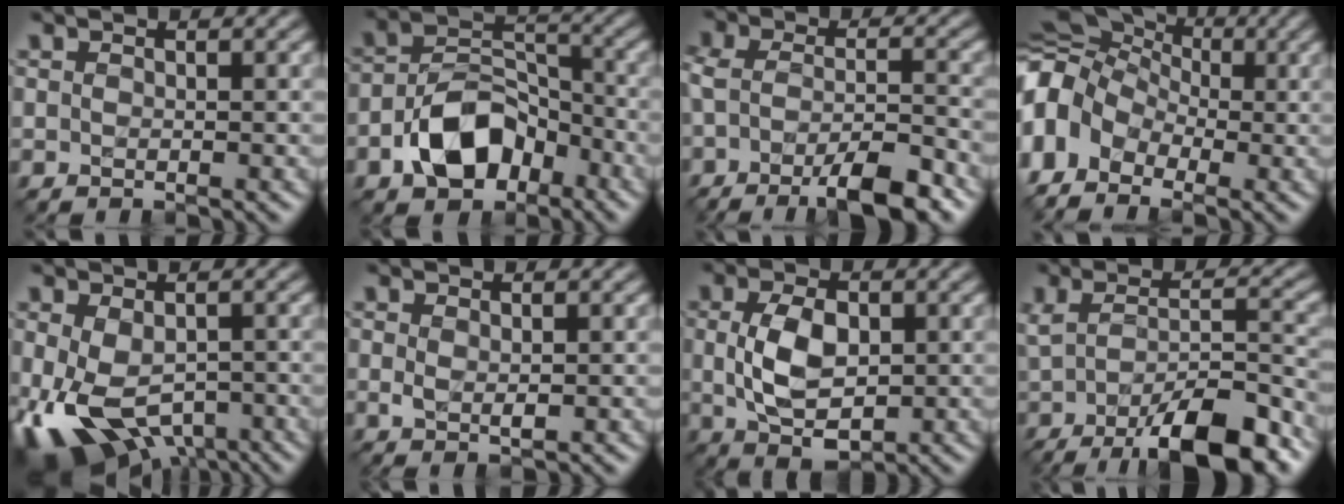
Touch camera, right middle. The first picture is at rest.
{"total": 7.1, "force": [-3.7, 4.3, 4.2], "torque": [-0.069, 0.005, -0.072]}
{"total": 7.7, "force": [-4.3, 2.3, 6.0], "torque": [-0.108, -0.007, -0.076]}
{"total": 12.1, "force": [-3.2, 9.7, 6.4], "torque": [-0.141, 0.013, -0.084]}
{"total": 9.9, "force": [-3.8, 6.0, 6.9], "torque": [-0.144, -0.045, -0.042]}
{"total": 1.4, "force": [0.1, 0.6, 1.2], "torque": [-0.027, -0.001, 0.005]}
{"total": 5.7, "force": [0.1, 3.3, 4.7], "torque": [-0.097, 0.000, 0.006]}
{"total": 9.9, "force": [-4.9, 2.7, 8.3], "torque": [-0.129, -0.005, -0.077]}